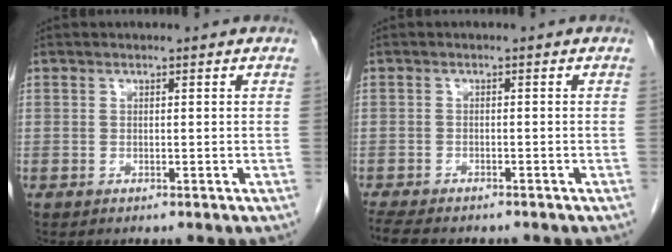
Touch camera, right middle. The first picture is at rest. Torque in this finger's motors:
{"motor_torque": [0.16, 0.05, 0.03, 0.04]}